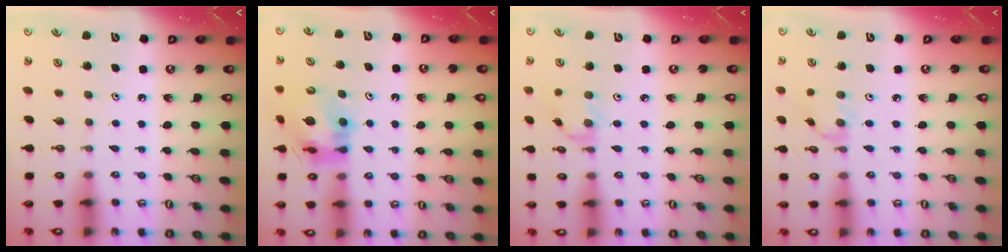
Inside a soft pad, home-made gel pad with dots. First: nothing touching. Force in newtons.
{"total": 12.5, "press": 12.4, "slide": 1.5}
{"total": 2.0, "press": 2.0, "slide": 0.3}
{"total": 0.6, "press": 0.5, "slide": 0.3}